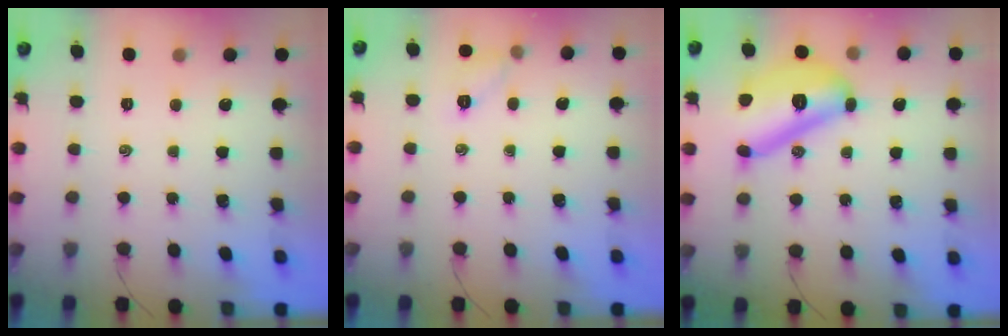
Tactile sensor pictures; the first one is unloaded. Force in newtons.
{"total": 7.0, "press": 6.8, "slide": 1.6}
{"total": 17.3, "press": 17.2, "slide": 1.1}